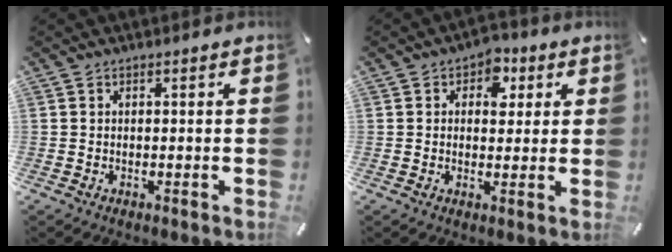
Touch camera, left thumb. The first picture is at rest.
{"total": 5.6, "force": [1.5, 4.5, 3.0], "torque": [-0.021, -0.006, 0.015]}